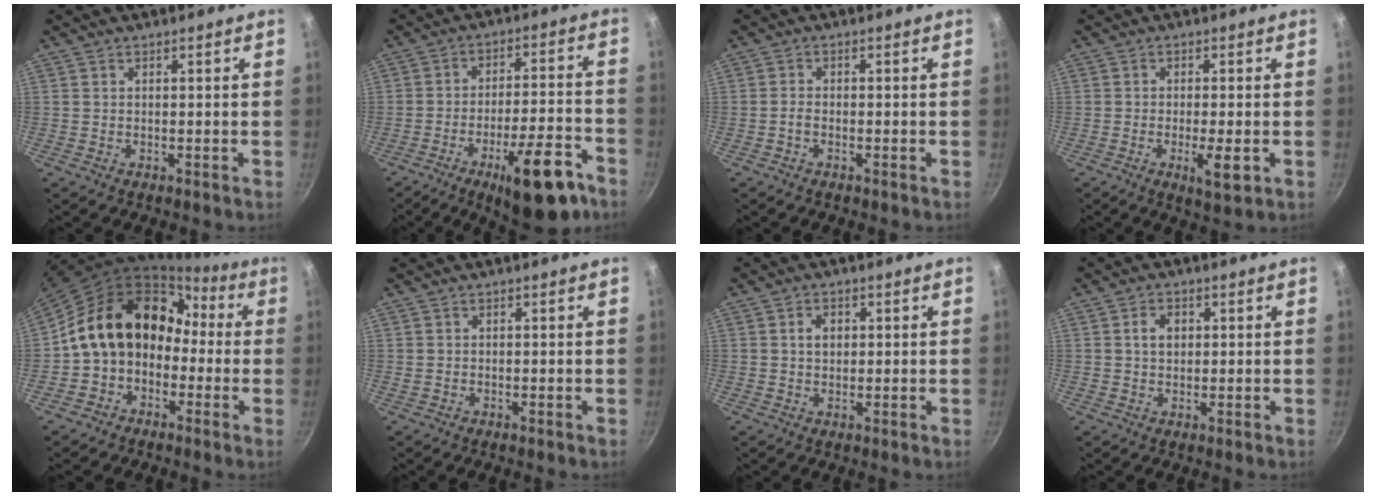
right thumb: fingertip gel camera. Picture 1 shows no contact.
{"total": 16.0, "force": [-9.0, 4.8, 12.3], "torque": [-0.161, 0.057, -0.123]}
{"total": 1.5, "force": [-0.8, 0.8, 1.0], "torque": [-0.027, 0.010, -0.021]}
{"total": 5.2, "force": [-1.6, 1.3, 4.8], "torque": [-0.085, 0.000, -0.024]}
{"total": 16.2, "force": [-1.0, 12.8, 9.9], "torque": [-0.130, 0.072, -0.027]}
{"total": 0.0}
{"total": 2.7, "force": [0.5, 2.1, 1.7], "torque": [-0.015, 0.002, 0.009]}
{"total": 3.4, "force": [0.7, 2.5, 2.1], "torque": [-0.022, 0.003, 0.011]}